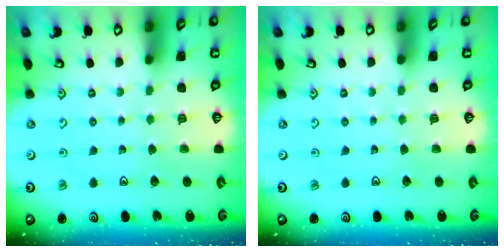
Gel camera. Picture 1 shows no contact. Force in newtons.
{"total": 0.0}